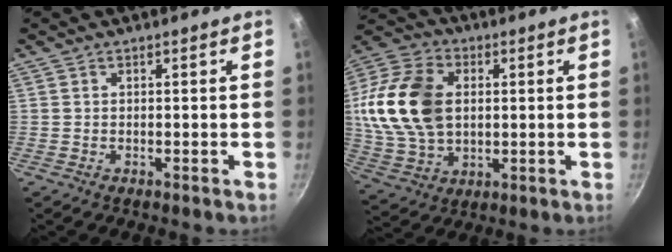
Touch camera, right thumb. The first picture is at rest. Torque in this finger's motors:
{"motor_torque": [0.12, 0.67, 0.43, -0.20, 0.44]}